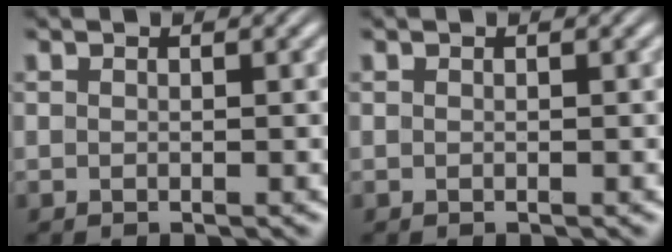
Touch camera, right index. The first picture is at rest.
{"total": 0.0}